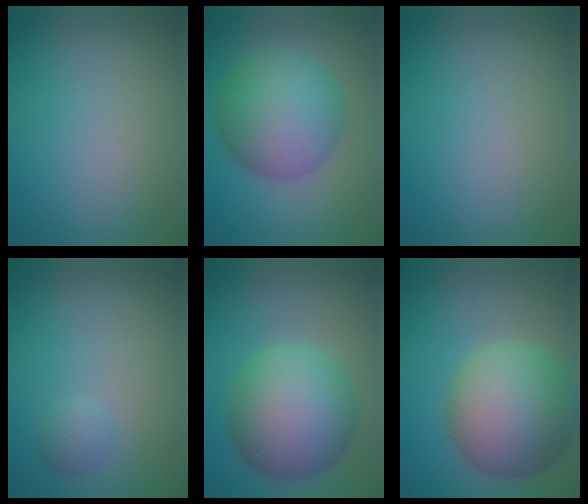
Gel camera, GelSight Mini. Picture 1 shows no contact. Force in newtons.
{"total": 9.6, "press": 9.6, "slide": 0.3}
{"total": 0.0}
{"total": 1.2, "press": 1.2, "slide": 0.1}
{"total": 10.3, "press": 10.3, "slide": 0.4}
{"total": 10.5, "press": 10.5, "slide": 0.6}